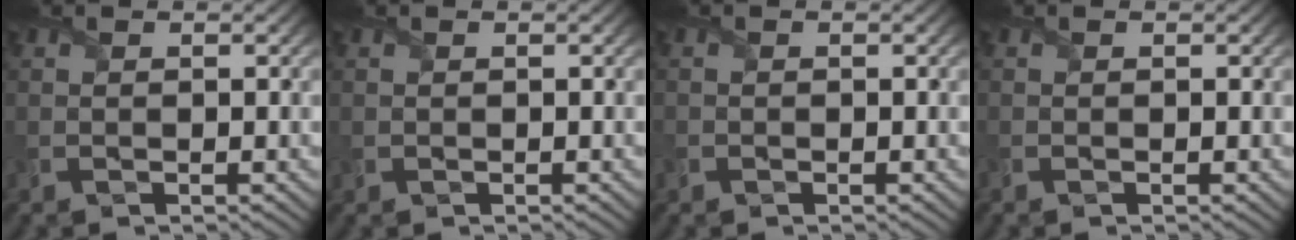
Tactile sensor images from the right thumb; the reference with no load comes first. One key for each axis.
{"total": 0.7, "fx": 0.4, "fy": 0.6, "fz": -0.1, "tx": 0.002, "ty": 0.000, "tz": 0.004}
{"total": 0.6, "fx": -0.2, "fy": 0.6, "fz": -0.1, "tx": 0.005, "ty": -0.003, "tz": -0.008}
{"total": 0.0}